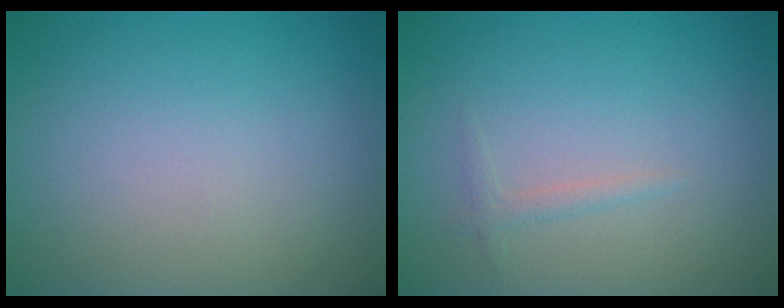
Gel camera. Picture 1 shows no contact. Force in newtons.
{"total": 0.9, "press": 0.9, "slide": 0.1}